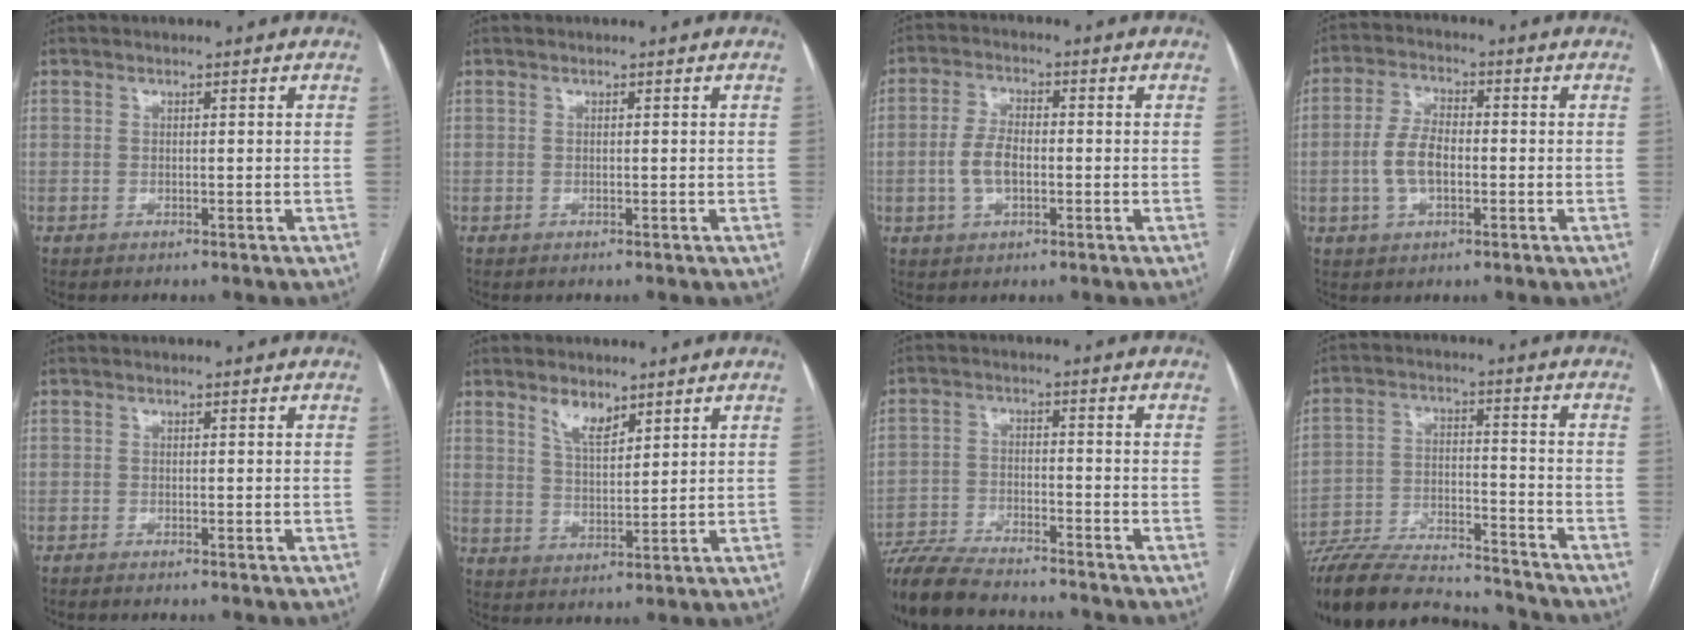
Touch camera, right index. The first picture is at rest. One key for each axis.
{"total": 0.0}
{"total": 5.1, "fx": -0.9, "fy": 2.6, "fz": 4.3, "tx": -0.096, "ty": 0.010, "tz": -0.015}
{"total": 6.3, "fx": -1.0, "fy": 3.3, "fz": 5.3, "tx": -0.121, "ty": 0.013, "tz": -0.018}
{"total": 1.3, "fx": -1.2, "fy": -0.2, "fz": 0.6, "tx": -0.009, "ty": -0.001, "tz": -0.015}
{"total": 4.2, "fx": 3.2, "fy": 1.5, "fz": 2.3, "tx": -0.046, "ty": -0.004, "tz": 0.062}
{"total": 13.0, "fx": -11.6, "fy": 2.1, "fz": 5.5, "tx": -0.097, "ty": -0.013, "tz": -0.190}
{"total": 21.1, "fx": -19.5, "fy": 3.4, "fz": 7.5, "tx": -0.161, "ty": -0.016, "tz": -0.308}